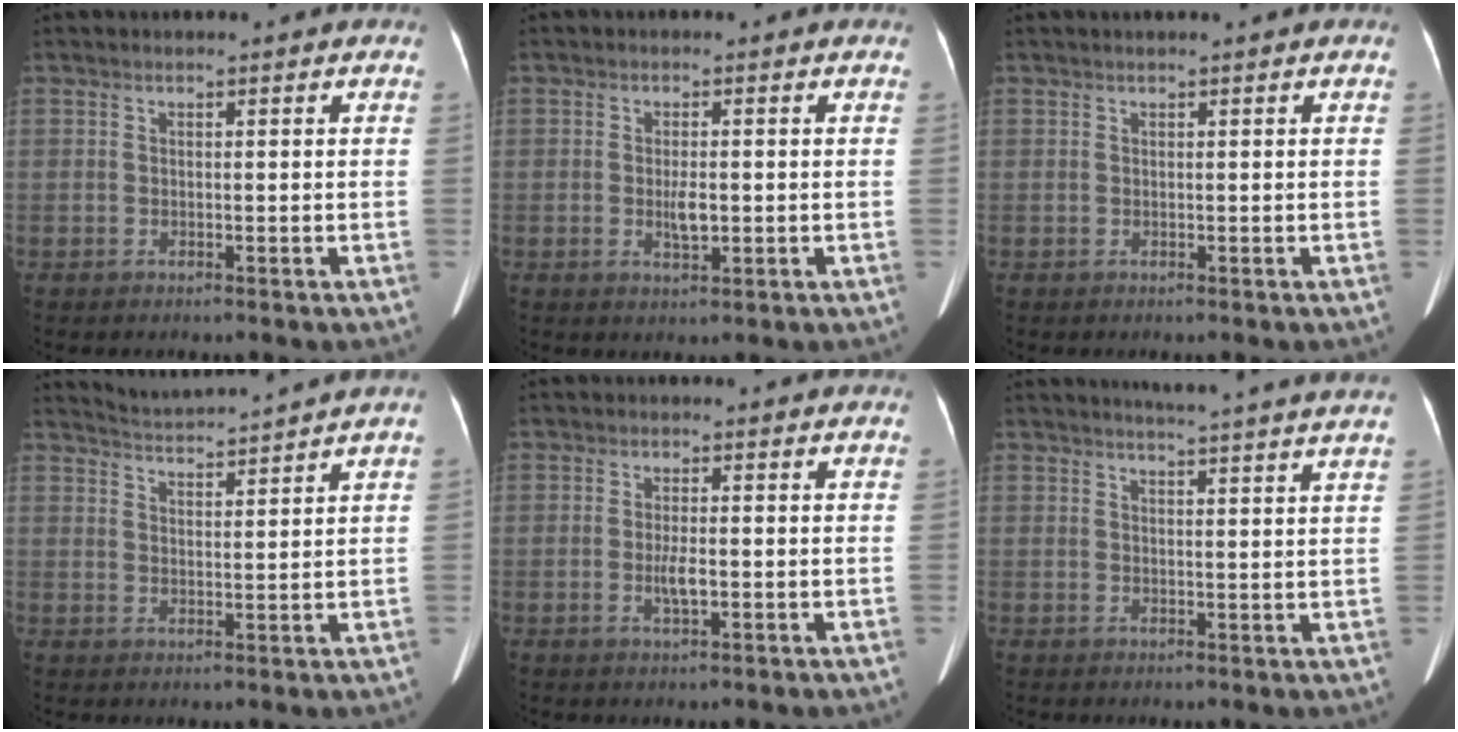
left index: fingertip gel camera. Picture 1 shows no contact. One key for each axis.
{"total": 2.6, "fx": -0.4, "fy": 0.9, "fz": 2.4, "tx": -0.048, "ty": -0.004, "tz": -0.004}
{"total": 0.5, "fx": 0.3, "fy": -0.1, "fz": 0.4, "tx": -0.008, "ty": 0.008, "tz": 0.009}
{"total": 5.7, "fx": 5.5, "fy": -1.6, "fz": 0.5, "tx": -0.019, "ty": 0.001, "tz": 0.092}
{"total": 2.6, "fx": -0.6, "fy": 0.6, "fz": 2.5, "tx": -0.051, "ty": -0.004, "tz": -0.009}
{"total": 12.0, "fx": 11.0, "fy": -1.0, "fz": 4.8, "tx": -0.067, "ty": -0.015, "tz": 0.119}